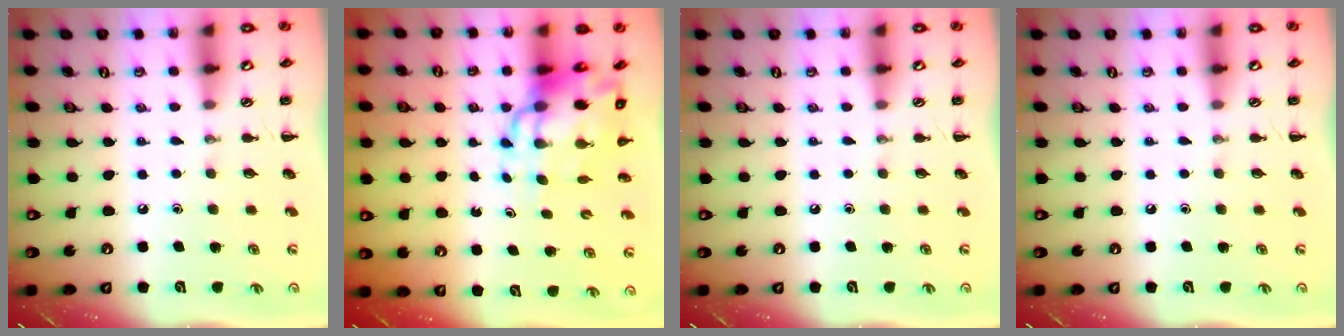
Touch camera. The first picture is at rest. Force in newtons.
{"total": 11.2, "press": 10.9, "slide": 2.9}
{"total": 0.0}
{"total": 0.0}